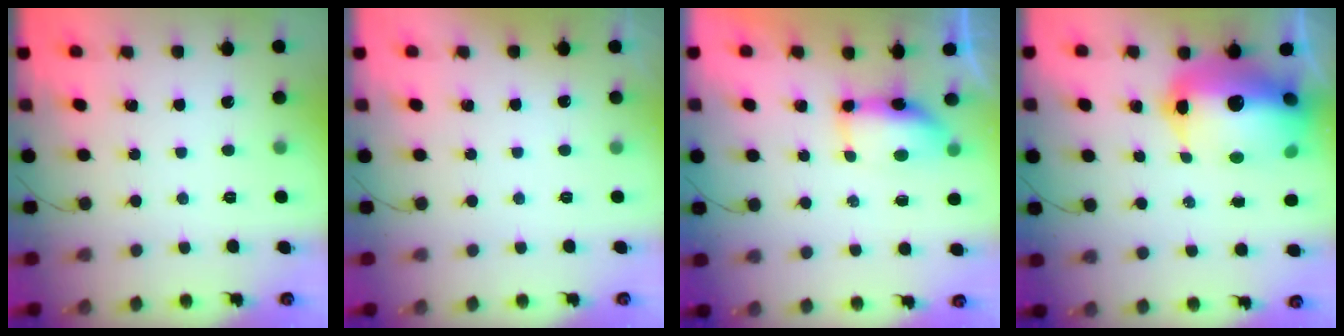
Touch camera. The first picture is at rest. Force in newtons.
{"total": 11.7, "press": 1.6, "slide": 11.6}
{"total": 13.3, "press": 8.6, "slide": 10.1}
{"total": 22.1, "press": 20.0, "slide": 9.4}